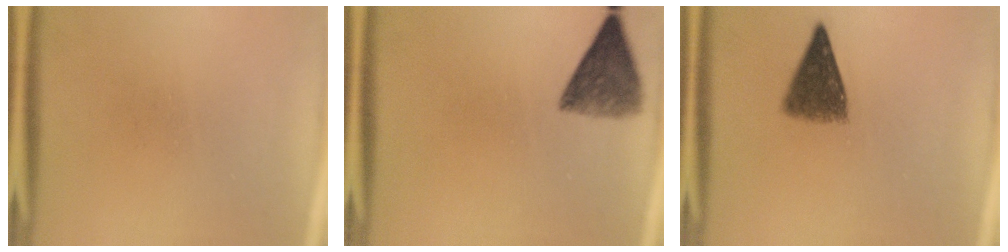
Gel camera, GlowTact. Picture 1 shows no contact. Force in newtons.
{"total": 6.9}
{"total": 7.7}